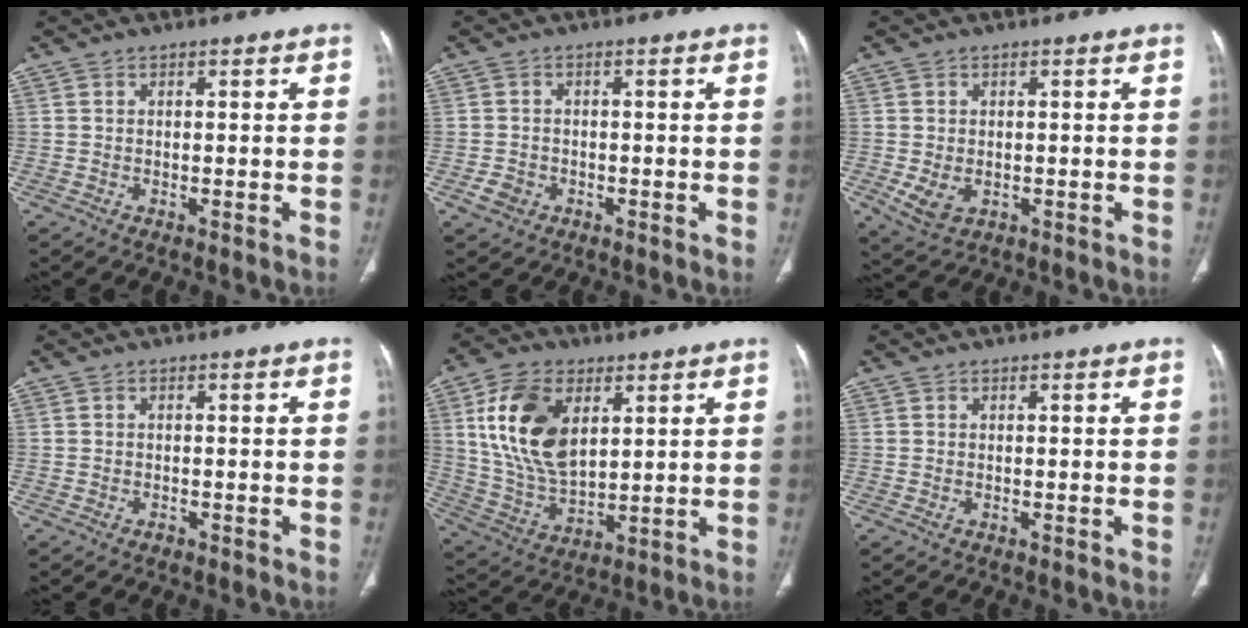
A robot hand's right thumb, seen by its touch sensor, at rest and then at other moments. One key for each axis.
{"total": 2.7, "fx": -1.1, "fy": 2.2, "fz": 1.0, "tx": -0.016, "ty": 0.007, "tz": -0.017}
{"total": 4.5, "fx": -0.8, "fy": 3.2, "fz": 3.0, "tx": -0.058, "ty": -0.007, "tz": -0.001}
{"total": 0.6, "fx": -0.5, "fy": 0.3, "fz": 0.1, "tx": -0.003, "ty": 0.000, "tz": -0.009}
{"total": 17.1, "fx": 5.4, "fy": 10.2, "fz": 12.6, "tx": -0.223, "ty": -0.017, "tz": 0.111}
{"total": 0.0}